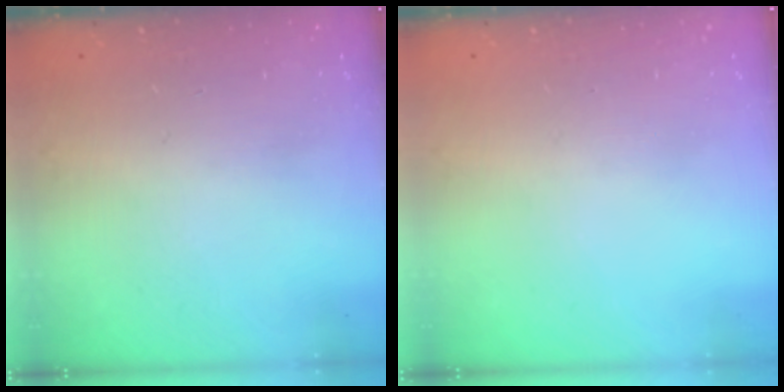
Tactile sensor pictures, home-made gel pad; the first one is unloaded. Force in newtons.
{"total": 0.0}